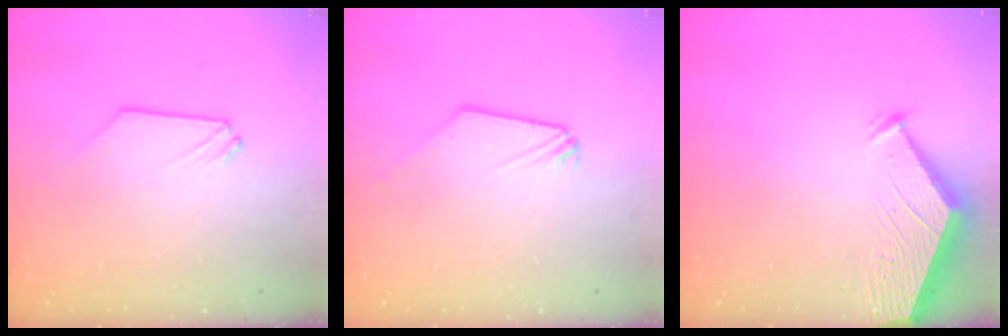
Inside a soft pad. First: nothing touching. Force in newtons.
{"total": 0.0}
{"total": 3.1, "press": 3.0, "slide": 0.5}